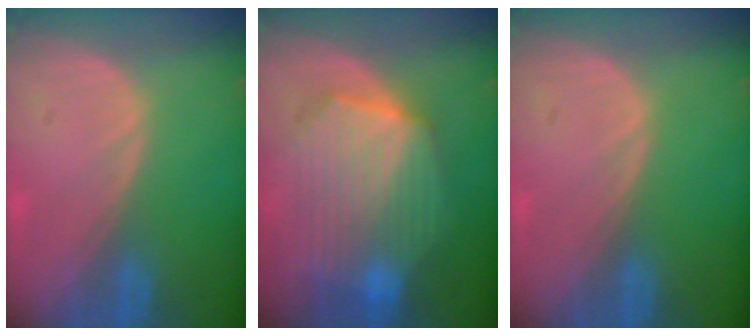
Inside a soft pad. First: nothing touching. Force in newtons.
{"total": 10.8, "press": 10.8, "slide": 0.7}
{"total": 0.0}